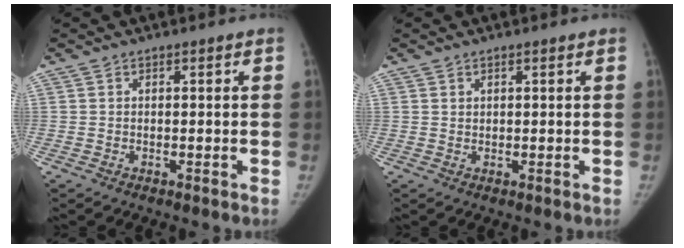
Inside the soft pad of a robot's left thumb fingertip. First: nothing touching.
{"total": 0.7, "force": [0.6, 0.4, 0.2], "torque": [0.002, -0.004, 0.009]}